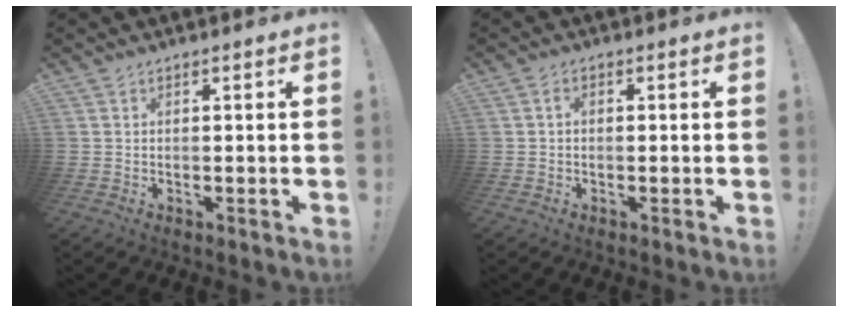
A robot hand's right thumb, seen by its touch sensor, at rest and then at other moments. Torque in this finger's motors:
{"motor_torque": [-0.08, -0.08, -0.05, -0.10, 0.00]}